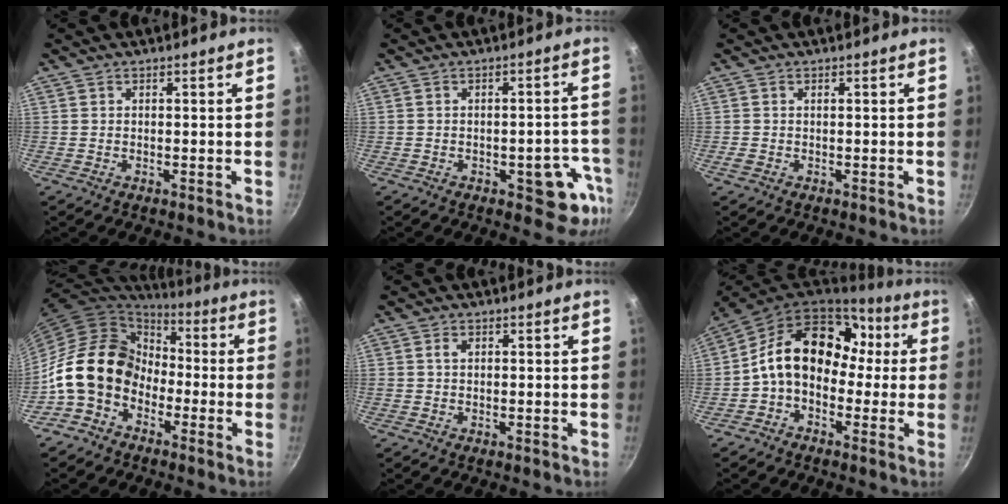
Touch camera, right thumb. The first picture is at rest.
{"total": 8.9, "force": [-3.7, 4.5, 6.7], "torque": [-0.018, 0.027, -0.044]}
{"total": 0.9, "force": [-0.1, 0.7, 0.6], "torque": [-0.010, 0.002, -0.002]}
{"total": 15.5, "force": [-4.6, 12.0, 8.6], "torque": [-0.117, 0.053, -0.106]}
{"total": 1.3, "force": [0.4, 0.9, 0.8], "torque": [-0.011, 0.003, 0.005]}
{"total": 17.0, "force": [1.0, 12.6, 11.3], "torque": [-0.151, 0.053, -0.004]}